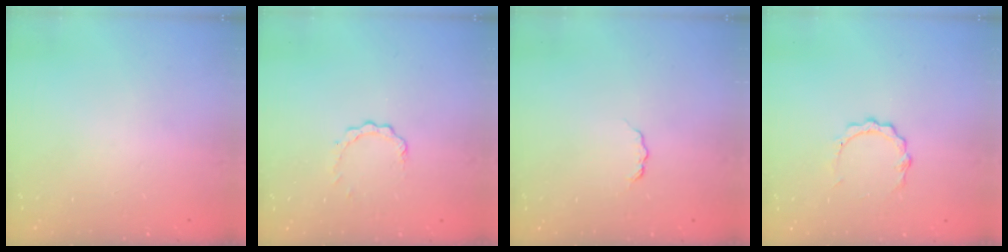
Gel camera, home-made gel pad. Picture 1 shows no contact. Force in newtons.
{"total": 2.7, "press": 2.7, "slide": 0.3}
{"total": 3.7, "press": 3.7, "slide": 0.5}
{"total": 5.3, "press": 5.3, "slide": 0.5}